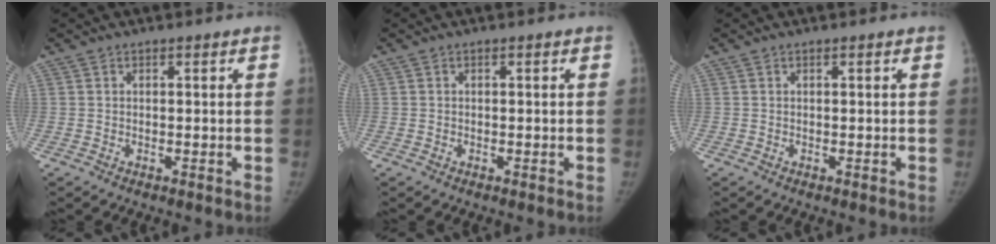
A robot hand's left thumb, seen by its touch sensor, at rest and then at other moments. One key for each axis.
{"total": 0.0}
{"total": 0.0}